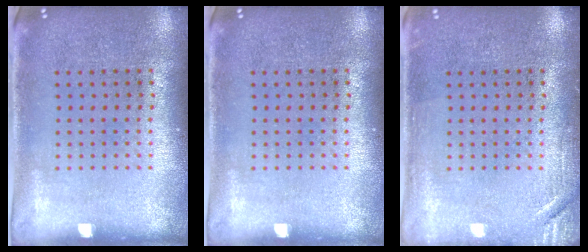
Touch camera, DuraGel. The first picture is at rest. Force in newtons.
{"total": 0.0}
{"total": 1.7, "press": 1.7, "slide": 0.2}